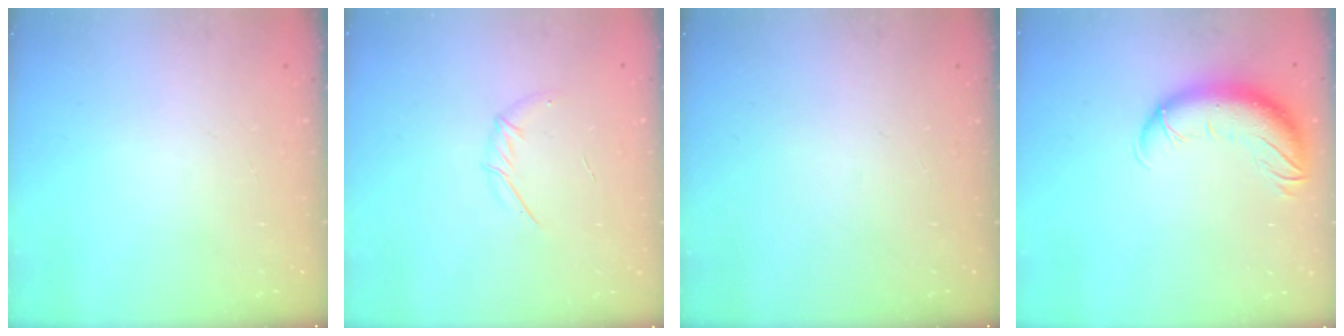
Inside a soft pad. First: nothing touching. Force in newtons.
{"total": 5.5, "press": 5.3, "slide": 1.4}
{"total": 0.0}
{"total": 12.2, "press": 11.8, "slide": 2.8}